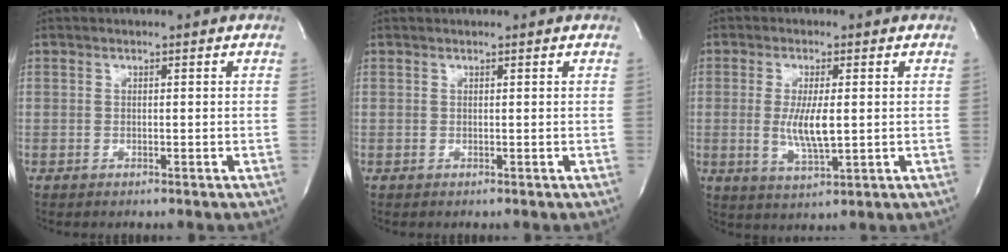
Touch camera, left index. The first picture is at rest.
{"total": 0.7, "force": [0.7, 0.0, 0.1], "torque": [-0.002, 0.010, 0.011]}
{"total": 6.0, "force": [-0.1, 1.2, 5.9], "torque": [-0.118, -0.016, -0.001]}